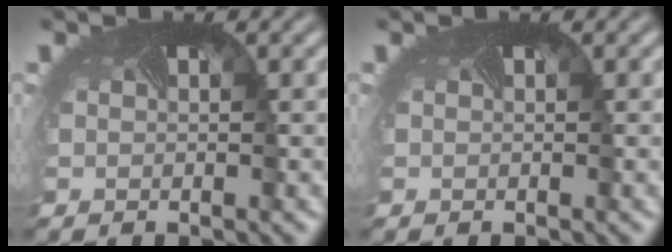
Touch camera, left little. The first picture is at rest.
{"total": 0.0}